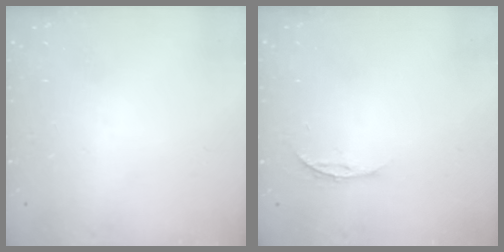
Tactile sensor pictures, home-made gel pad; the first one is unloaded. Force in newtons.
{"total": 3.8, "press": 3.8, "slide": 0.3}